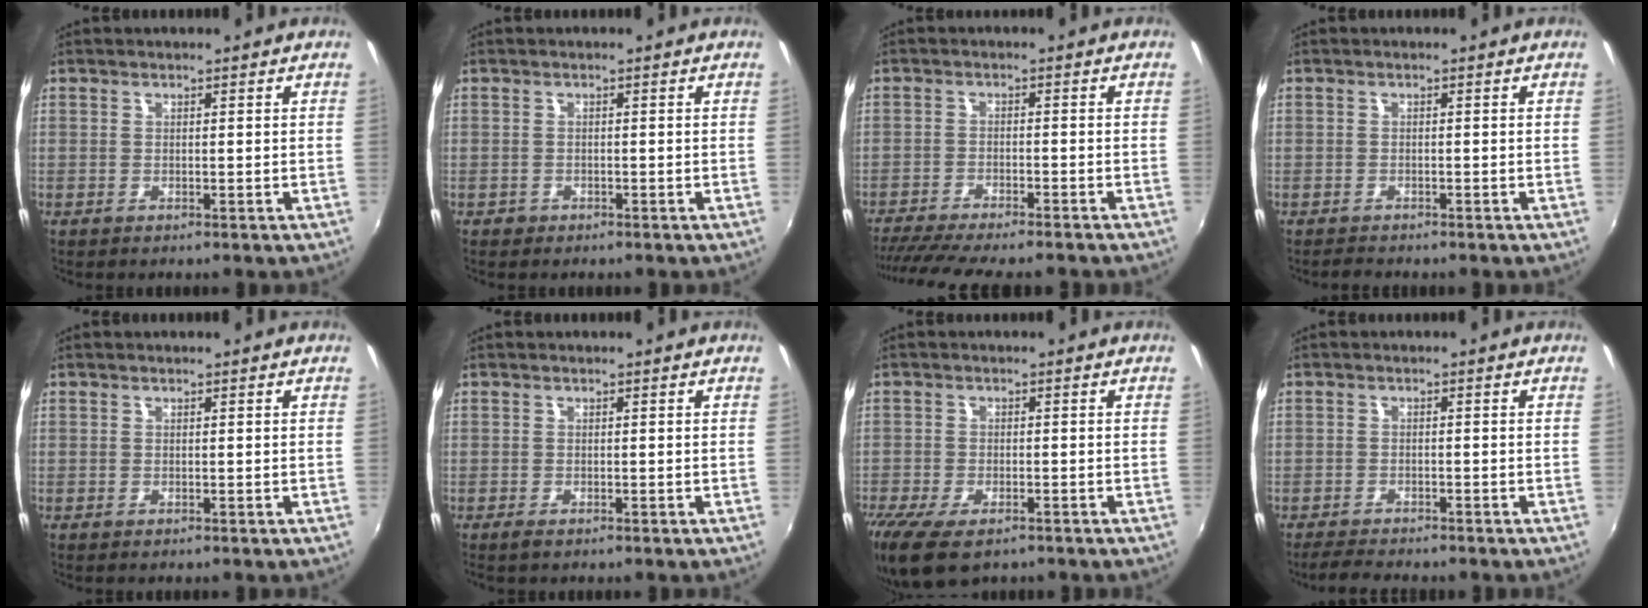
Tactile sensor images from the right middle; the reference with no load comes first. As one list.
[{"total": 1.2, "force": [-0.8, 0.9, 0.2], "torque": [-0.007, -0.002, -0.011]}, {"total": 12.5, "force": [-11.0, 1.2, 5.9], "torque": [-0.128, -0.029, -0.173]}, {"total": 1.5, "force": [-1.4, 0.6, -0.1], "torque": [-0.006, -0.001, -0.027]}, {"total": 0.0}, {"total": 1.2, "force": [-0.9, 0.5, 0.7], "torque": [-0.014, -0.006, -0.017]}, {"total": 9.8, "force": [-6.8, 3.9, 5.8], "torque": [-0.141, -0.040, -0.120]}, {"total": 3.7, "force": [-3.5, 0.9, 1.0], "torque": [-0.038, -0.009, -0.062]}]